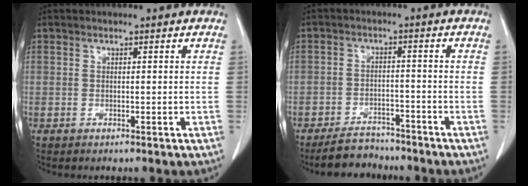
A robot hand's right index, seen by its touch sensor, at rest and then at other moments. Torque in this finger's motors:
{"motor_torque": [-0.49, -0.46, -0.27, -0.13]}